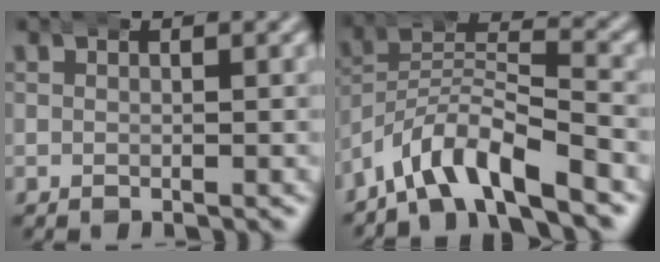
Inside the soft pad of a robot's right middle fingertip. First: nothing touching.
{"total": 8.2, "force": [-4.0, 5.4, 4.6], "torque": [-0.096, -0.022, -0.066]}